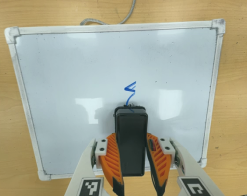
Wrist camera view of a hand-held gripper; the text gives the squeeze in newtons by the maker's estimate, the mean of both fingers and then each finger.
{"total": 8.3, "left": 6.0, "right": 10.5}